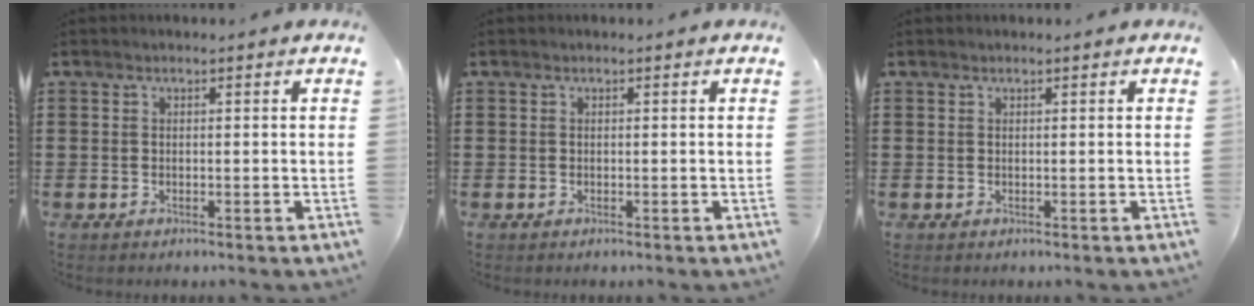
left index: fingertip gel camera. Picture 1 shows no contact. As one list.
[{"total": 0.0}, {"total": 0.0}]